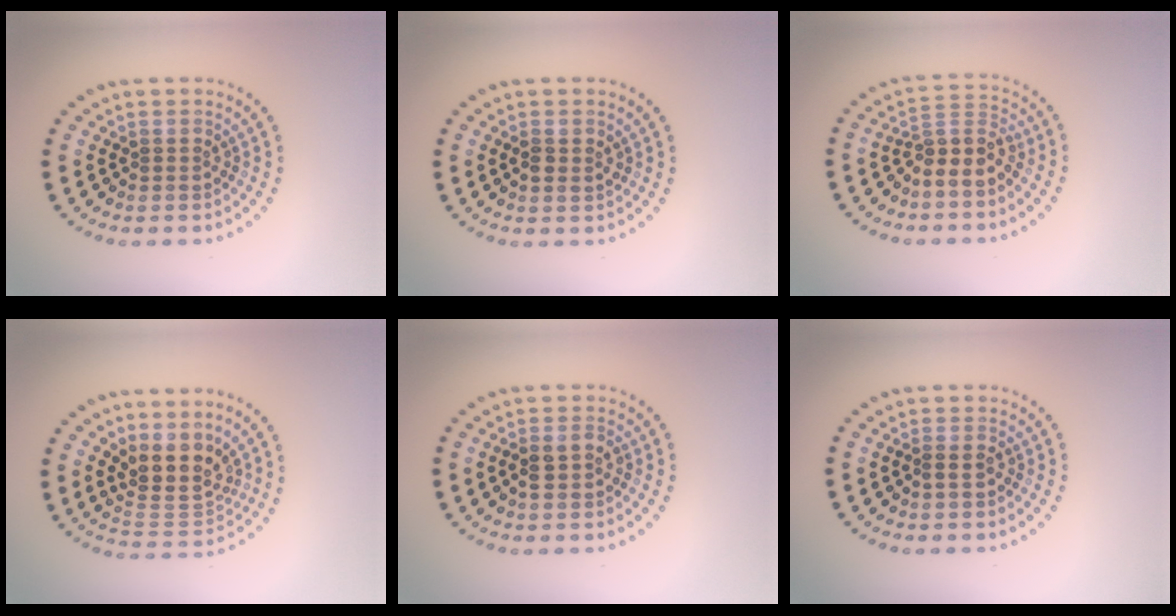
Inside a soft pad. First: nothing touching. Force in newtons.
{"total": 1.4, "press": 1.3, "slide": 0.3}
{"total": 3.4, "press": 2.8, "slide": 1.9}
{"total": 4.3, "press": 3.6, "slide": 2.4}
{"total": 2.0, "press": 1.9, "slide": 0.5}
{"total": 0.8, "press": 0.5, "slide": 0.6}